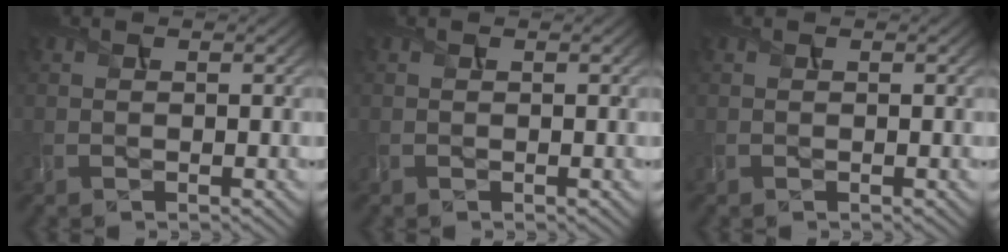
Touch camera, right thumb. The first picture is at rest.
{"total": 0.0}
{"total": 0.0}